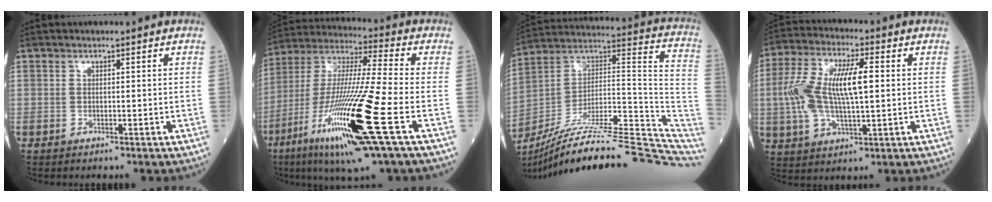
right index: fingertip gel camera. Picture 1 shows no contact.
{"total": 22.2, "force": [-8.7, 0.7, 20.5], "torque": [-0.410, -0.039, -0.162]}
{"total": 27.8, "force": [-23.8, 2.6, 14.1], "torque": [-0.146, 0.023, -0.362]}
{"total": 13.0, "force": [0.9, 4.2, 12.2], "torque": [-0.259, 0.022, 0.020]}